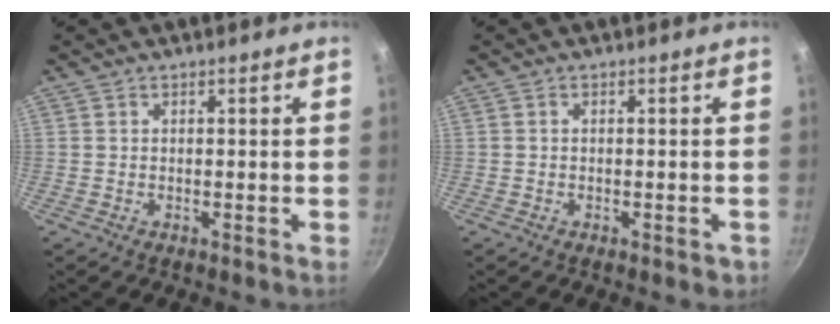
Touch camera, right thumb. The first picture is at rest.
{"total": 2.0, "force": [-0.9, 1.0, 1.5], "torque": [-0.017, 0.008, -0.008]}